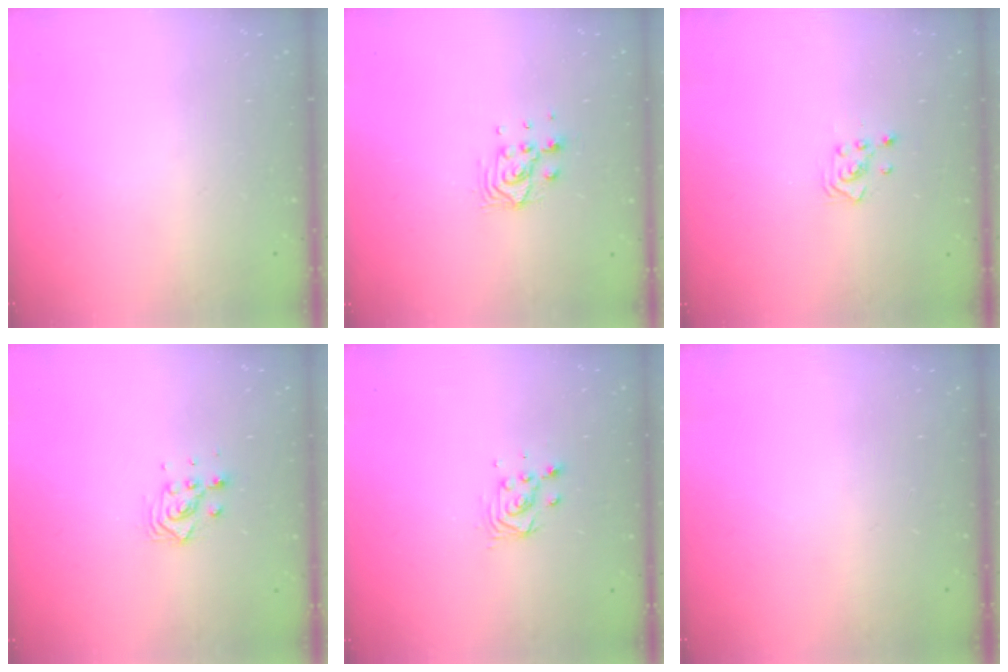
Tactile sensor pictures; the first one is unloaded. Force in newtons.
{"total": 6.9, "press": 6.9, "slide": 0.4}
{"total": 2.9, "press": 2.8, "slide": 0.3}
{"total": 5.1, "press": 5.1, "slide": 0.1}
{"total": 3.8, "press": 3.8, "slide": 0.3}
{"total": 0.0}